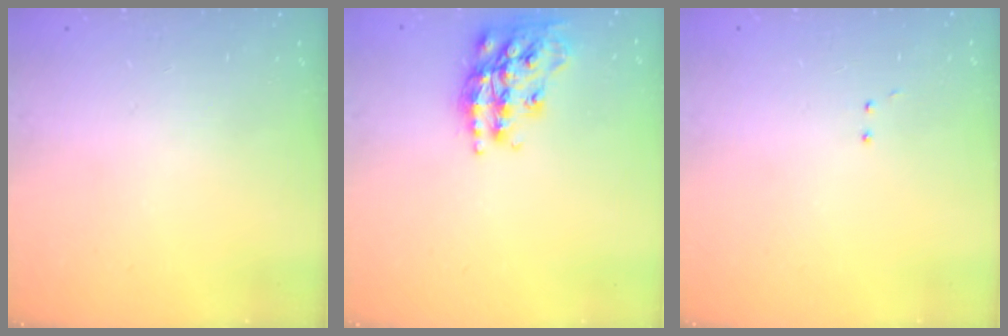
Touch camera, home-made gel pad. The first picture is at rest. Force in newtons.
{"total": 18.2, "press": 18.1, "slide": 1.1}
{"total": 3.0, "press": 2.9, "slide": 0.7}